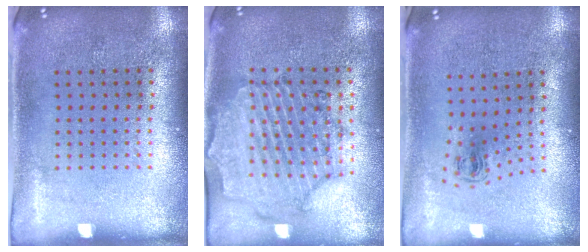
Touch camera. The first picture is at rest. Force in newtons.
{"total": 1.2, "press": 1.1, "slide": 0.3}
{"total": 0.6, "press": 0.3, "slide": 0.5}